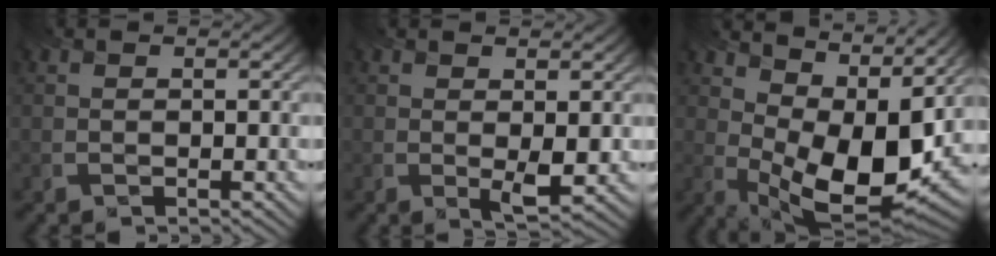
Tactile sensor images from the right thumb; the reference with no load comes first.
{"total": 2.6, "force": [0.4, 0.7, 2.4], "torque": [-0.046, -0.009, 0.012]}
{"total": 13.5, "force": [4.3, 6.6, 11.0], "torque": [-0.199, -0.018, 0.083]}